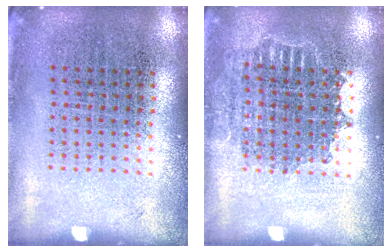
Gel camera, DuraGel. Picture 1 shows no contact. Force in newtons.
{"total": 1.2, "press": 1.1, "slide": 0.5}